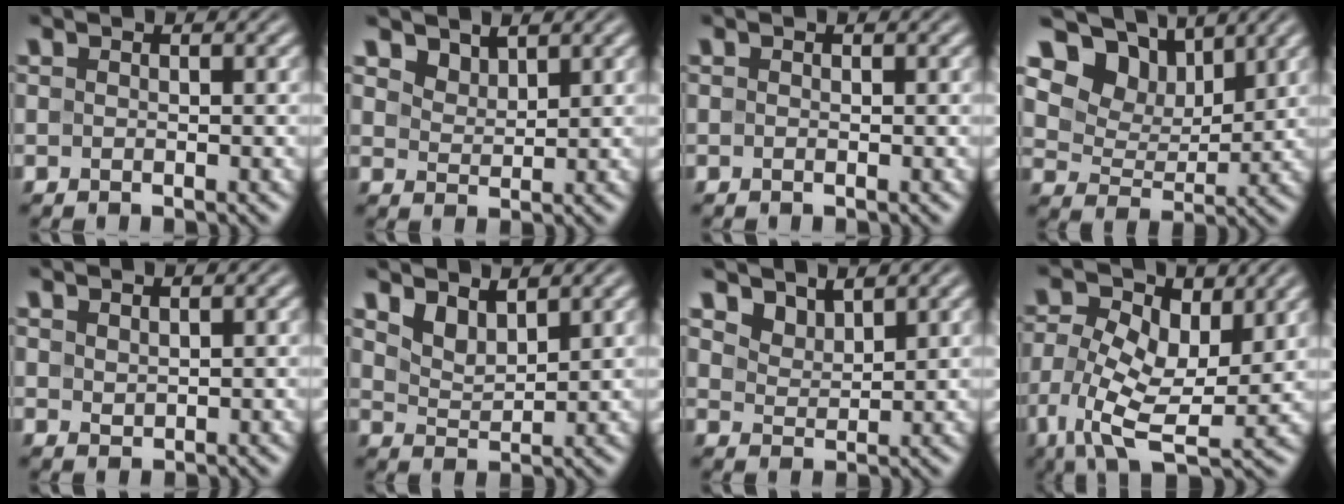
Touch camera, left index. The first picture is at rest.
{"total": 1.9, "force": [1.6, 0.8, 0.5], "torque": [-0.022, -0.011, 0.039]}
{"total": 0.0}
{"total": 9.6, "force": [6.5, 5.5, 4.5], "torque": [-0.100, -0.004, 0.112]}
{"total": 0.9, "force": [0.8, 0.4, 0.3], "torque": [-0.010, -0.001, 0.019]}
{"total": 2.6, "force": [2.0, 1.0, 1.2], "torque": [-0.034, -0.007, 0.041]}
{"total": 2.6, "force": [2.3, 1.1, 0.8], "torque": [-0.028, -0.015, 0.057]}
{"total": 7.8, "force": [0.5, 4.4, 6.4], "torque": [-0.138, -0.003, 0.004]}